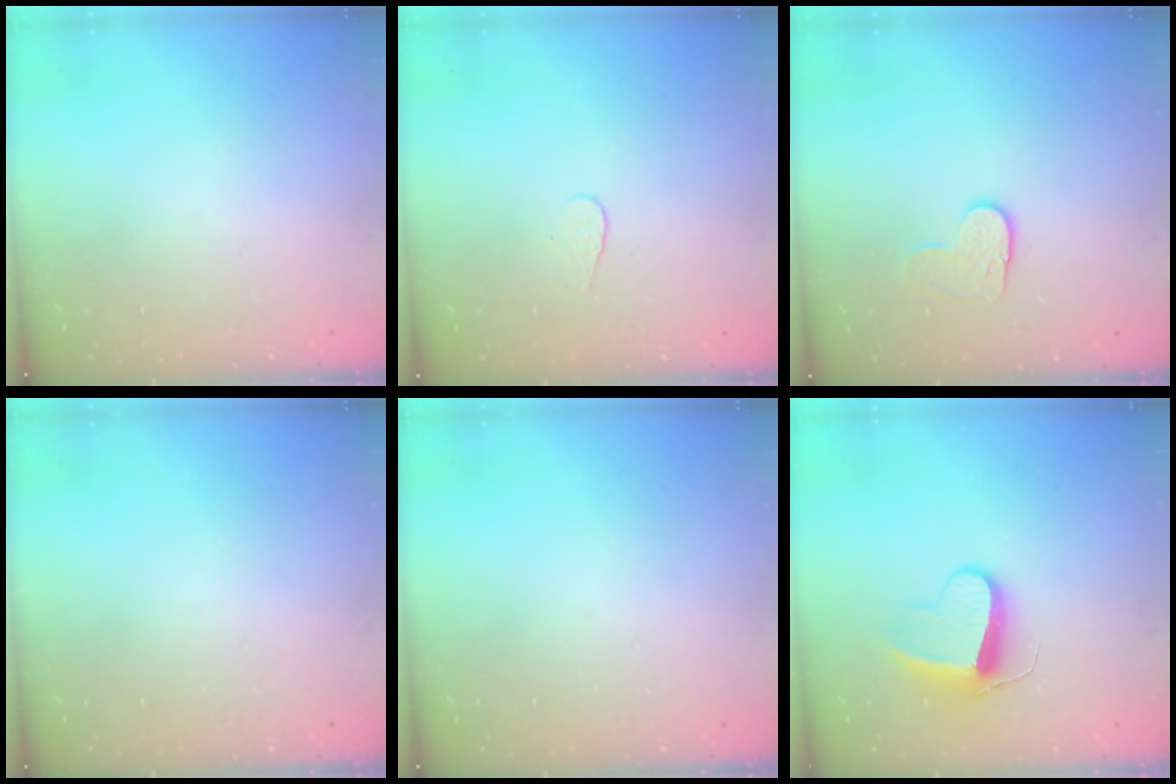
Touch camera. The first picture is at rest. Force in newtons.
{"total": 3.7, "press": 3.7, "slide": 0.4}
{"total": 4.9, "press": 4.8, "slide": 0.5}
{"total": 0.0}
{"total": 0.0}
{"total": 10.7, "press": 10.7, "slide": 0.7}